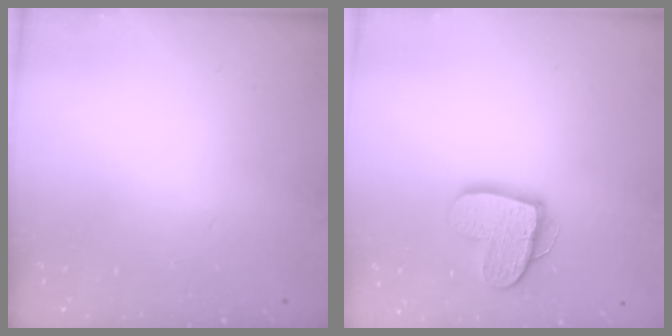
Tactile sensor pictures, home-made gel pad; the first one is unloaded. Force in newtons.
{"total": 13.7, "press": 13.6, "slide": 1.1}